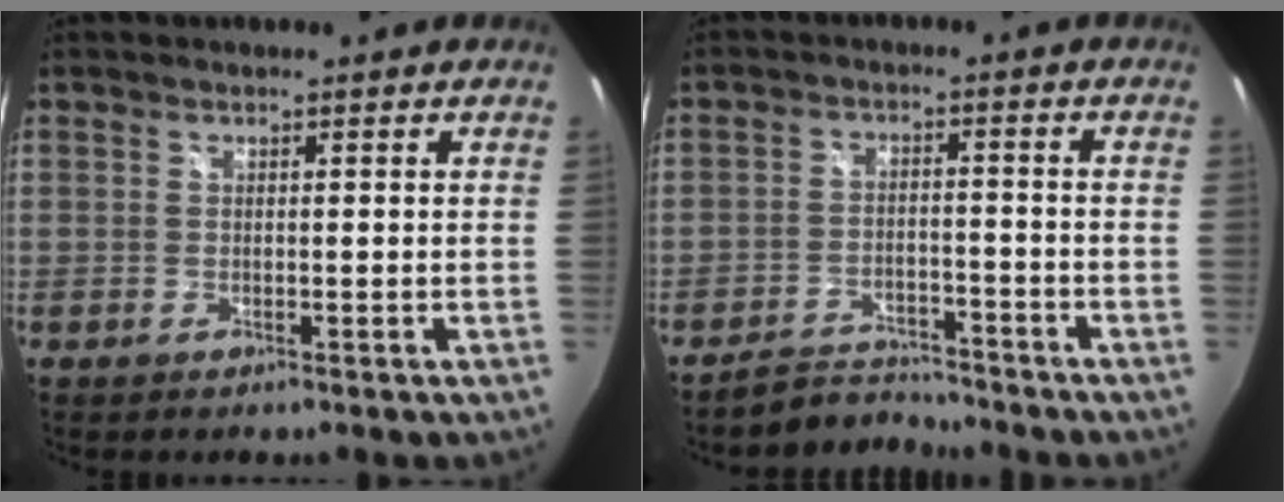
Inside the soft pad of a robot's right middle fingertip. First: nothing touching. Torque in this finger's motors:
{"motor_torque": [0.32, -0.57, -0.03, -0.01]}